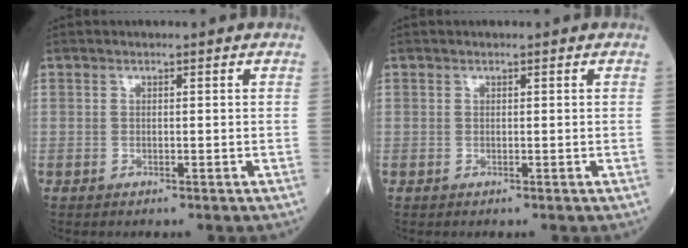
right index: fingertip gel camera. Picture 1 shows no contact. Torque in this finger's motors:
{"motor_torque": [-0.01, -0.02, 0.03, 0.02]}